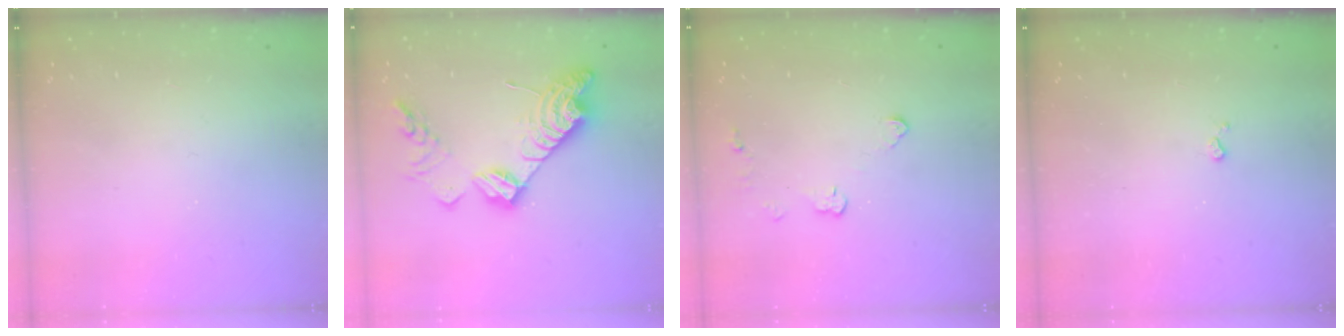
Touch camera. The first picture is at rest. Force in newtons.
{"total": 18.0, "press": 18.0, "slide": 1.1}
{"total": 3.3, "press": 3.3, "slide": 0.4}
{"total": 2.9, "press": 2.8, "slide": 0.5}